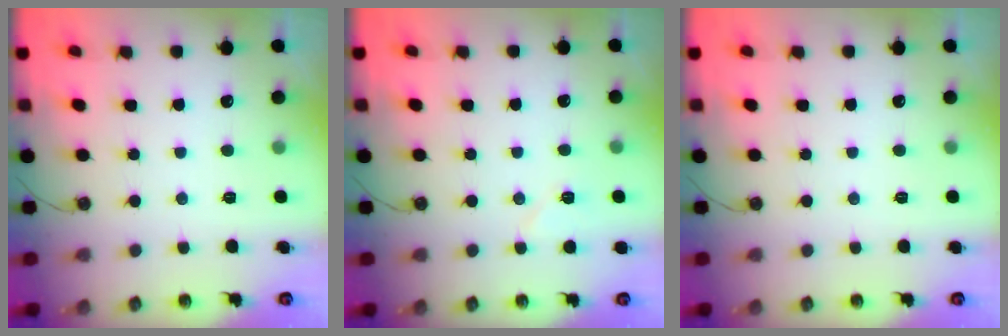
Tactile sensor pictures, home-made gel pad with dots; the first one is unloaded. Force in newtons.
{"total": 5.5, "press": 5.3, "slide": 1.5}
{"total": 0.0}